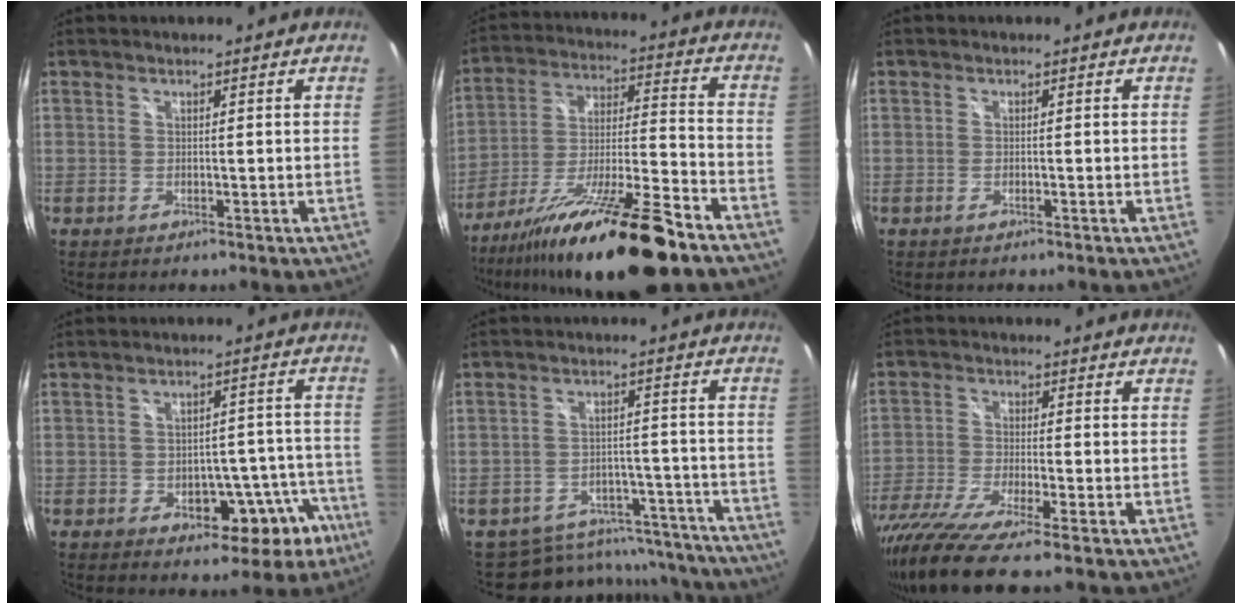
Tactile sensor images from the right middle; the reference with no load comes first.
{"total": 22.3, "force": [-16.1, 2.3, 15.3], "torque": [-0.274, -0.033, -0.271]}
{"total": 0.6, "force": [-0.4, 0.1, 0.4], "torque": [-0.007, -0.001, -0.010]}
{"total": 10.4, "force": [-5.5, 6.3, 6.1], "torque": [-0.071, 0.028, -0.053]}
{"total": 17.6, "force": [-15.7, 7.3, 3.4], "torque": [-0.072, 0.042, -0.186]}
{"total": 12.6, "force": [-9.9, 0.6, 7.8], "torque": [-0.173, -0.050, -0.183]}